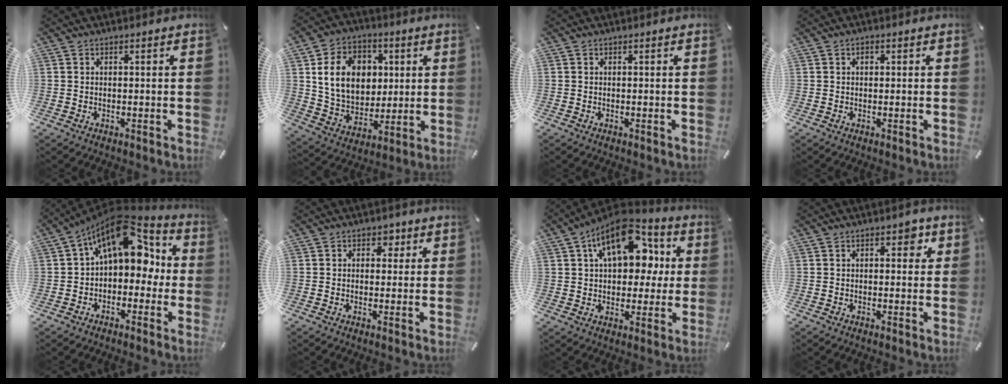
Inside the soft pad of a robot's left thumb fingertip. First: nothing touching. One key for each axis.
{"total": 14.5, "fx": 3.3, "fy": 12.1, "fz": 7.4, "tx": -0.149, "ty": 0.003, "tz": 0.064}
{"total": 0.0}
{"total": 1.1, "fx": 0.2, "fy": 0.9, "fz": 0.6, "tx": -0.014, "ty": 0.006, "tz": 0.003}
{"total": 16.0, "fx": 6.5, "fy": 9.6, "fz": 11.0, "tx": -0.155, "ty": -0.032, "tz": 0.112}
{"total": 3.3, "fx": 0.8, "fy": 2.7, "fz": 1.7, "tx": -0.005, "ty": -0.003, "tz": 0.004}
{"total": 18.0, "fx": 7.0, "fy": 11.3, "fz": 12.0, "tx": -0.192, "ty": -0.023, "tz": 0.122}
{"total": 3.4, "fx": 1.0, "fy": 1.9, "fz": 2.6, "tx": -0.024, "ty": -0.002, "tz": 0.006}